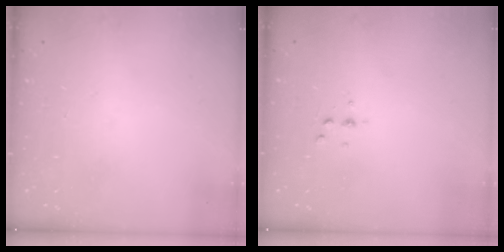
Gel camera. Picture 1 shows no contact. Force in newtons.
{"total": 3.1, "press": 3.1, "slide": 0.5}